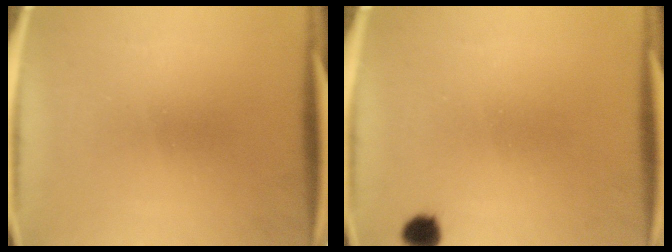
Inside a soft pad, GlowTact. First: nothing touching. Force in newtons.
{"total": 2.8}